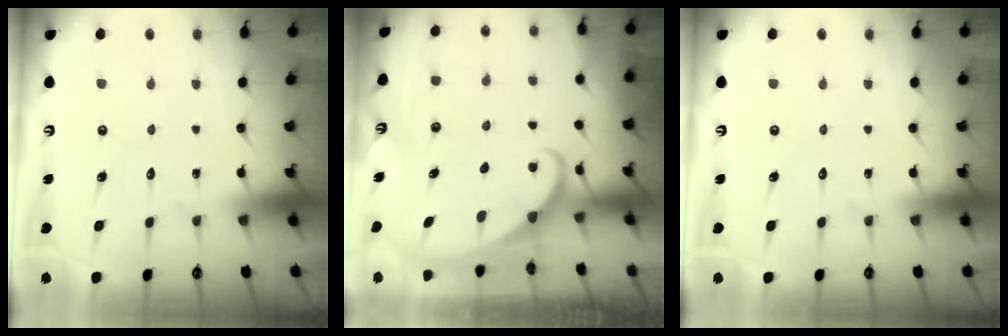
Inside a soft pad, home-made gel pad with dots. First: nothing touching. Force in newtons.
{"total": 1.6, "press": 1.6, "slide": 0.1}
{"total": 0.0}